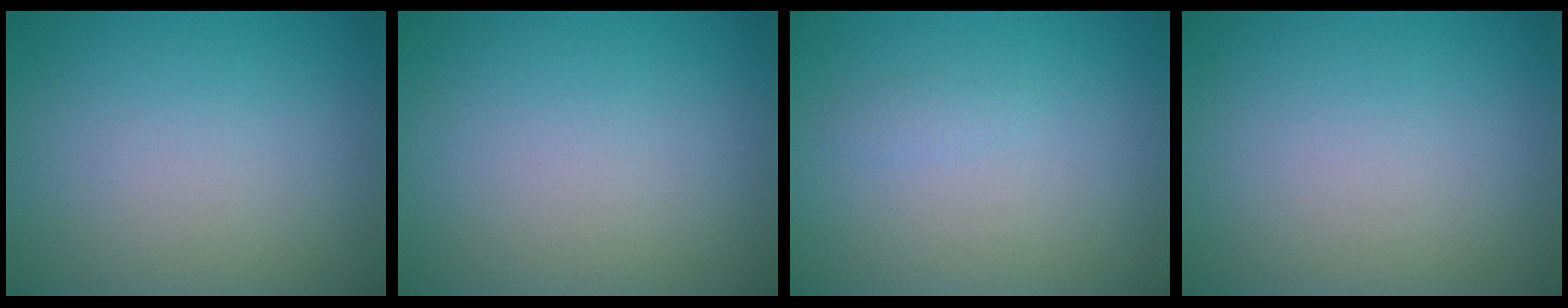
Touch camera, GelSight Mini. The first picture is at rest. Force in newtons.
{"total": 0.0}
{"total": 0.6, "press": 0.6, "slide": 0.0}
{"total": 0.0}